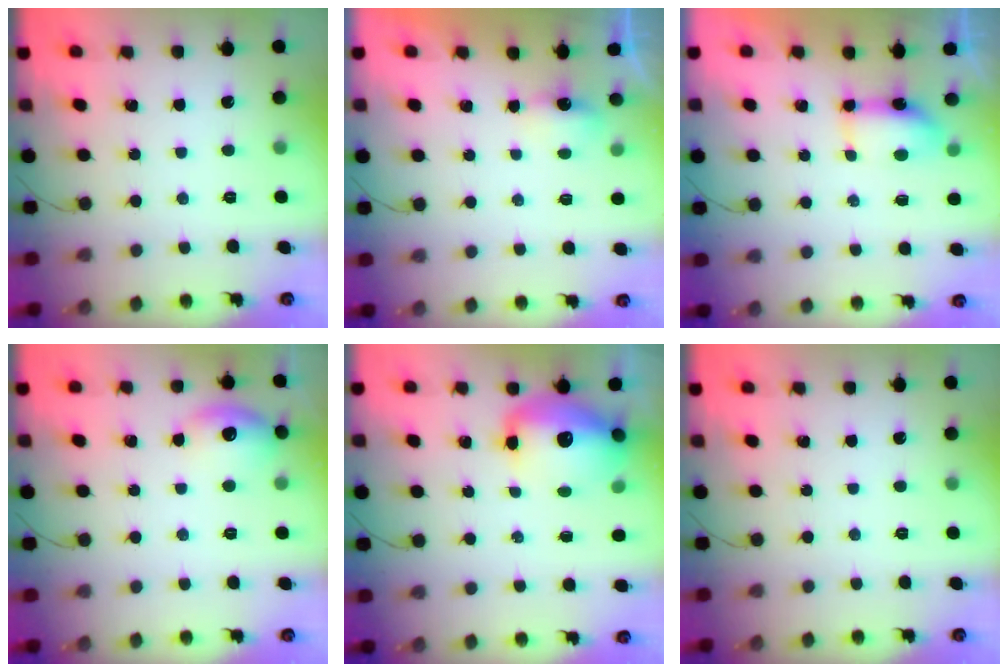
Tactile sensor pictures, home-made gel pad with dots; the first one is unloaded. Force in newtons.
{"total": 3.1, "press": 3.0, "slide": 1.0}
{"total": 6.1, "press": 6.0, "slide": 1.1}
{"total": 9.2, "press": 9.2, "slide": 1.3}
{"total": 13.2, "press": 12.8, "slide": 3.2}
{"total": 0.0}